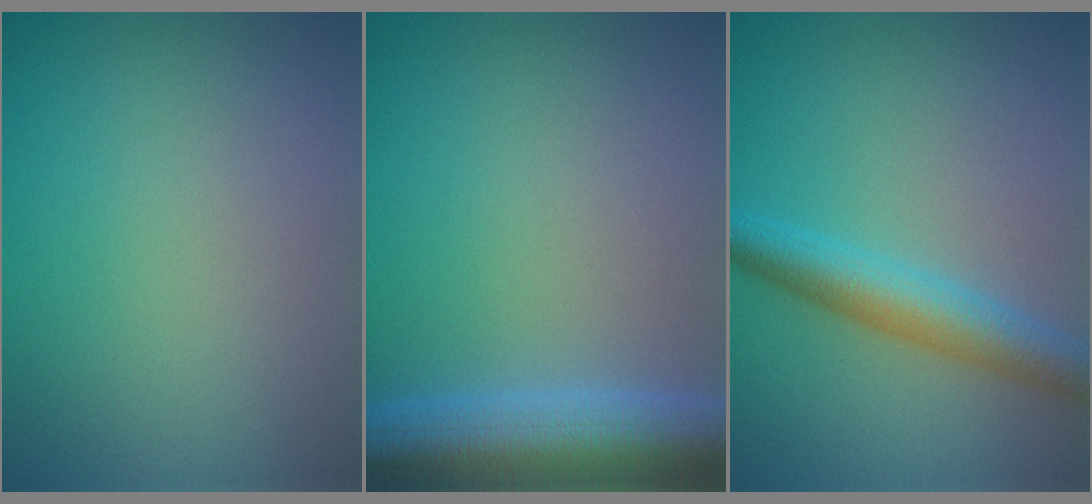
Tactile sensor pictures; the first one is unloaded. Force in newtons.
{"total": 8.9, "press": 8.9, "slide": 0.3}
{"total": 4.5, "press": 4.5, "slide": 0.1}